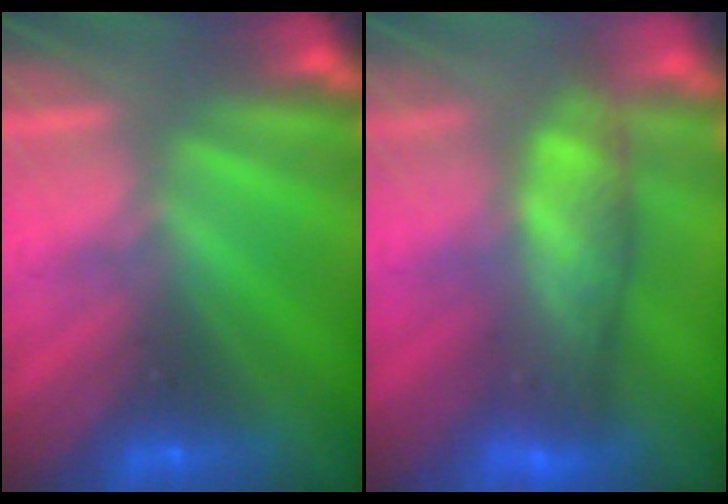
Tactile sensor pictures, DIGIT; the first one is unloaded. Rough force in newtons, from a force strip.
{"total": 5.8}